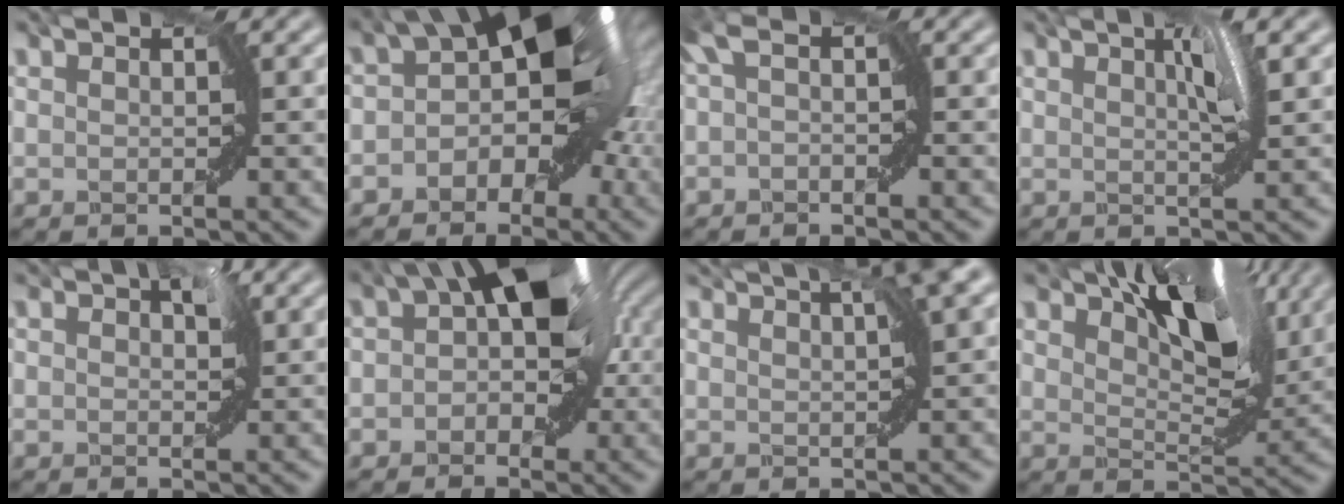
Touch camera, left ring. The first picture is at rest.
{"total": 9.7, "force": [-0.6, 6.7, 7.1], "torque": [-0.016, 0.026, -0.025]}
{"total": 1.9, "force": [-0.2, 0.6, 1.7], "torque": [-0.032, 0.005, -0.006]}
{"total": 2.5, "force": [0.9, 0.6, 2.3], "torque": [-0.024, 0.002, 0.013]}
{"total": 0.7, "force": [0.4, 0.4, 0.4], "torque": [0.003, -0.001, 0.009]}
{"total": 7.3, "force": [1.5, 4.5, 5.6], "torque": [-0.044, 0.020, 0.005]}
{"total": 5.7, "force": [3.5, 1.7, 4.2], "torque": [-0.026, 0.029, 0.024]}
{"total": 8.1, "force": [4.8, 3.1, 5.7], "torque": [-0.078, 0.008, 0.074]}